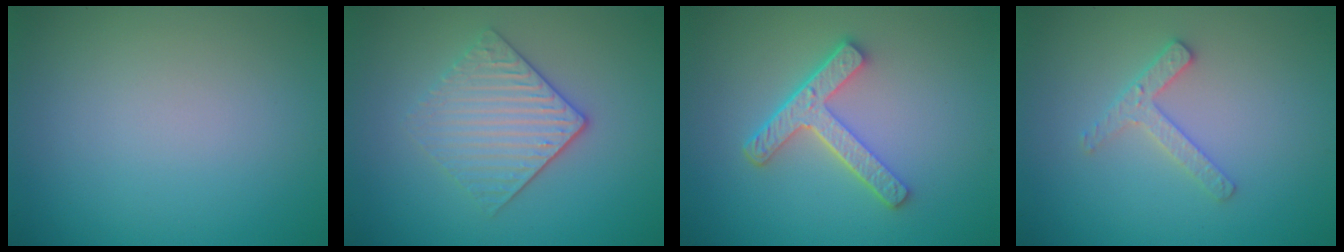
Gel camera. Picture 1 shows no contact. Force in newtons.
{"total": 3.6, "press": 3.1, "slide": 1.8}
{"total": 4.4, "press": 3.3, "slide": 3.0}
{"total": 2.3, "press": 2.2, "slide": 0.4}